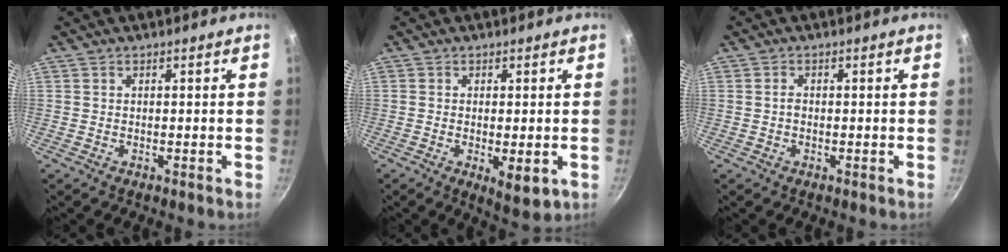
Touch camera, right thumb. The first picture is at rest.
{"total": 5.7, "force": [-1.3, 1.9, 5.2], "torque": [-0.081, -0.014, -0.013]}
{"total": 1.1, "force": [-0.2, 0.8, 0.7], "torque": [-0.013, 0.004, -0.003]}